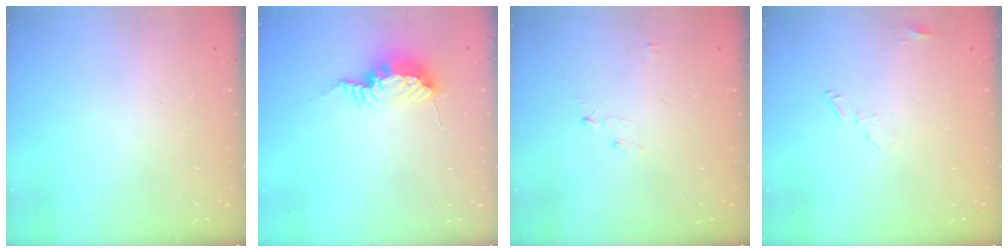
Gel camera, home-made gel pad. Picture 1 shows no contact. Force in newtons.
{"total": 9.1, "press": 9.1, "slide": 0.3}
{"total": 2.8, "press": 2.8, "slide": 0.3}
{"total": 5.4, "press": 5.3, "slide": 0.4}